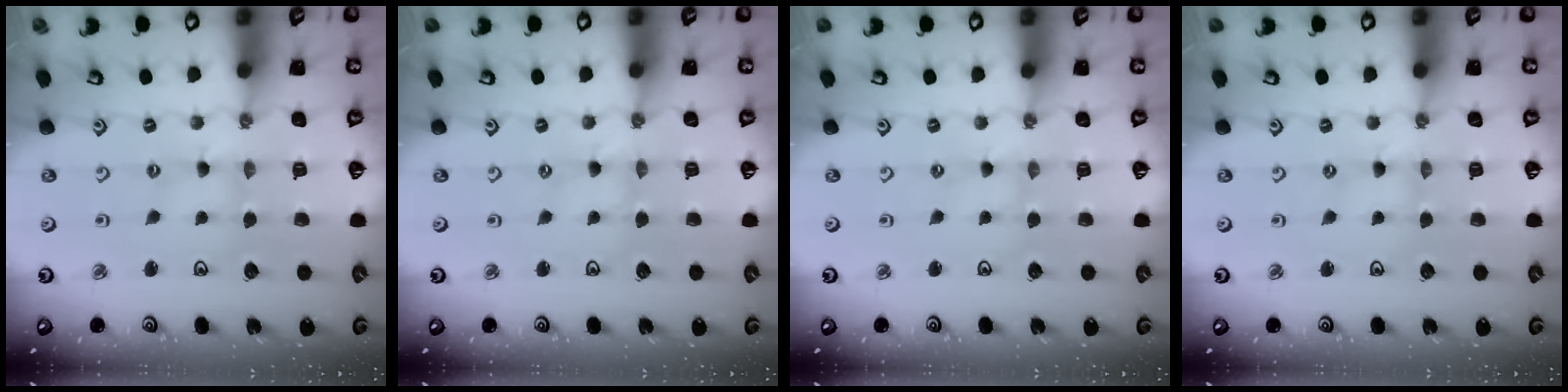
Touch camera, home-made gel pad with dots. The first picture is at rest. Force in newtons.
{"total": 0.0}
{"total": 1.1, "press": 1.0, "slide": 0.4}
{"total": 0.0}